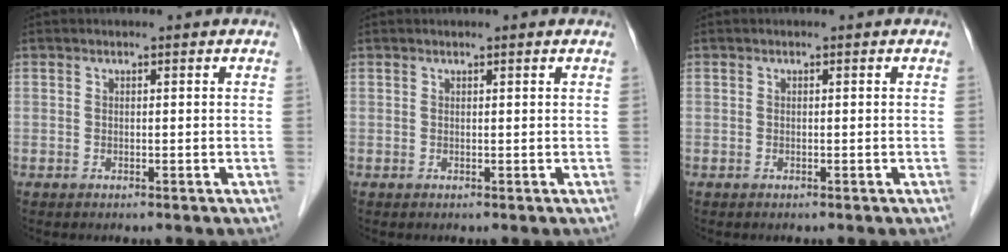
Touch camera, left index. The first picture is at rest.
{"total": 0.6, "force": [0.5, 0.0, 0.4], "torque": [-0.008, 0.005, 0.010]}
{"total": 0.0}